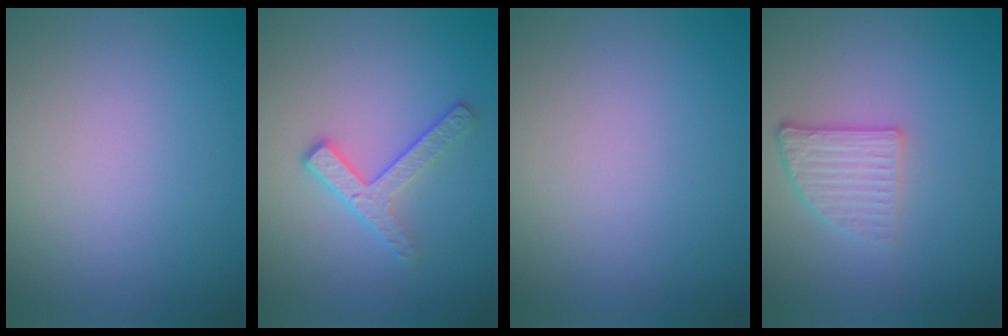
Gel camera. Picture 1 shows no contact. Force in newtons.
{"total": 2.8, "press": 2.4, "slide": 1.4}
{"total": 0.0}
{"total": 3.0, "press": 2.3, "slide": 1.8}